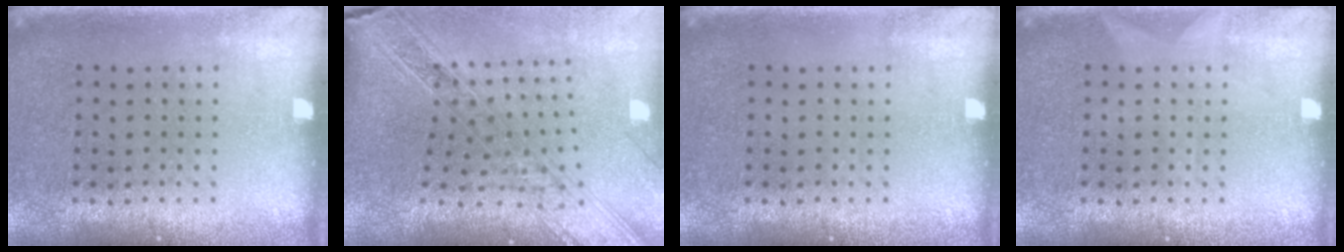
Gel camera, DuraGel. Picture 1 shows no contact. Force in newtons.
{"total": 2.5, "press": 2.1, "slide": 1.4}
{"total": 0.0}
{"total": 0.6, "press": 0.6, "slide": 0.1}